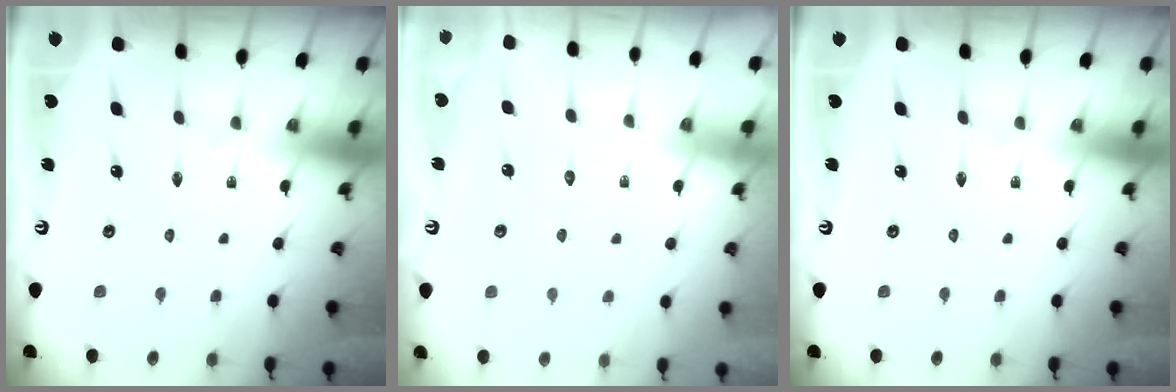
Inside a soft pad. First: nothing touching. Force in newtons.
{"total": 2.8, "press": 2.8, "slide": 0.3}
{"total": 0.0}